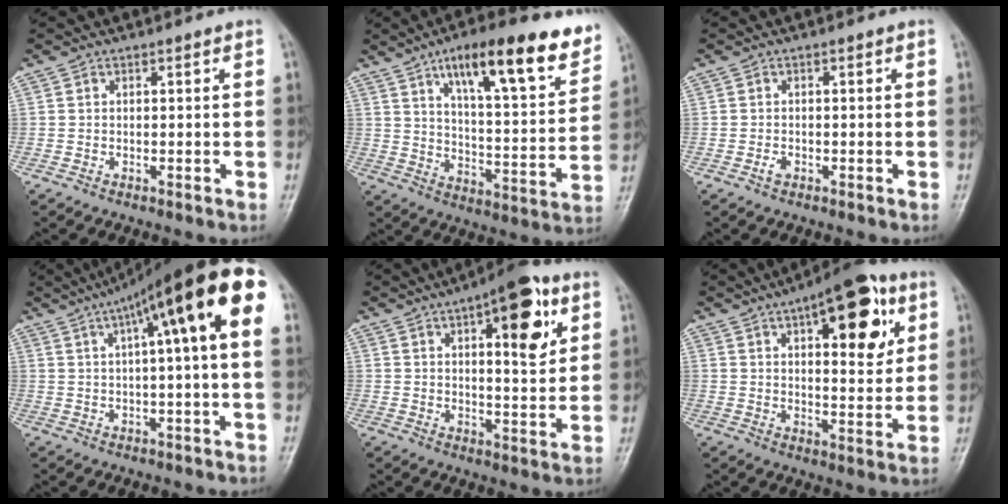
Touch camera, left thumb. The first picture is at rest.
{"total": 20.2, "force": [12.1, 5.8, 15.1], "torque": [-0.188, -0.046, 0.188]}
{"total": 1.3, "force": [-0.6, 0.8, 0.8], "torque": [-0.012, 0.002, -0.013]}
{"total": 16.8, "force": [5.6, 2.7, 15.6], "torque": [-0.244, 0.039, 0.078]}
{"total": 14.2, "force": [5.8, 5.2, 11.9], "torque": [-0.132, -0.015, 0.075]}
{"total": 17.2, "force": [7.1, 7.0, 14.0], "torque": [-0.151, -0.014, 0.095]}